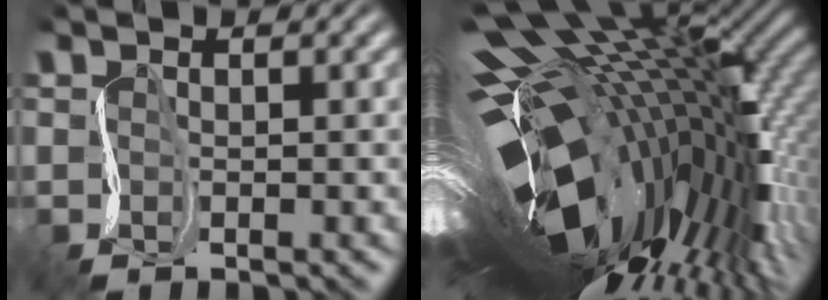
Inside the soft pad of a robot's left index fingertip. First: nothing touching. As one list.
[{"total": 18.5, "force": [-1.1, 8.7, 16.3], "torque": [-0.278, -0.055, 0.003]}]